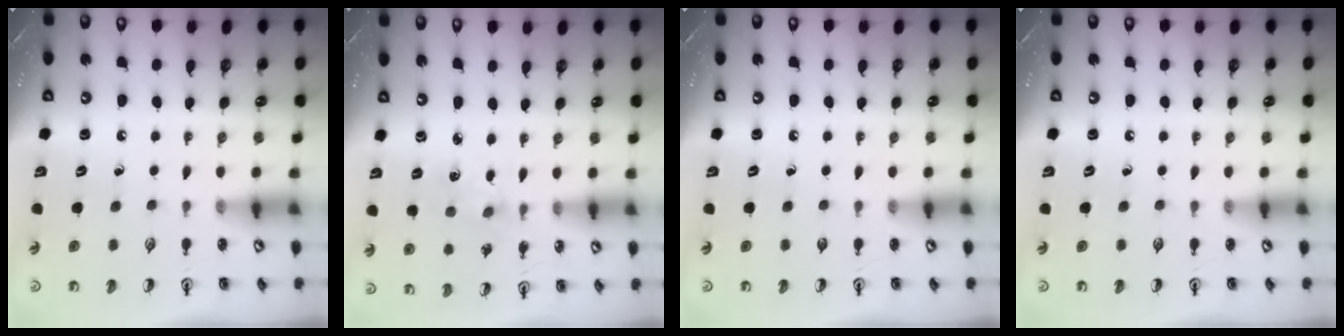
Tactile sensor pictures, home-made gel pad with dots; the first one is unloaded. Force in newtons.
{"total": 3.6, "press": 3.6, "slide": 0.5}
{"total": 0.0}
{"total": 0.0}